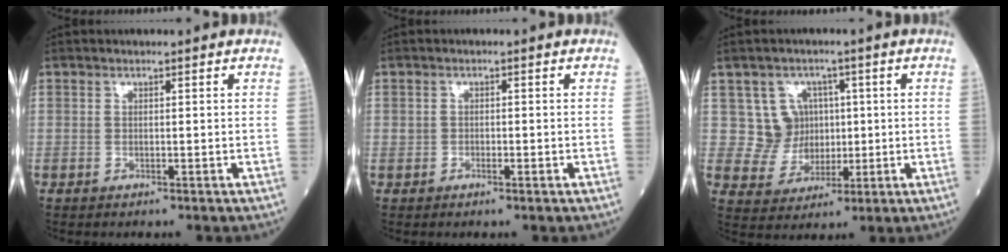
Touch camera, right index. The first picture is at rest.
{"total": 0.9, "force": [-0.4, 0.5, 0.7], "torque": [-0.011, 0.001, -0.003]}
{"total": 6.8, "force": [1.6, 6.6, 0.5], "torque": [0.002, 0.024, 0.033]}